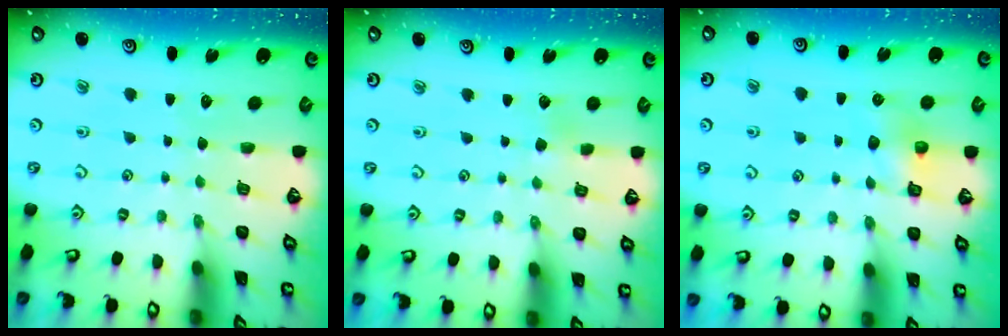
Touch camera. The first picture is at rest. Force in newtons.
{"total": 2.1, "press": 2.0, "slide": 0.6}
{"total": 6.5, "press": 6.5, "slide": 0.5}